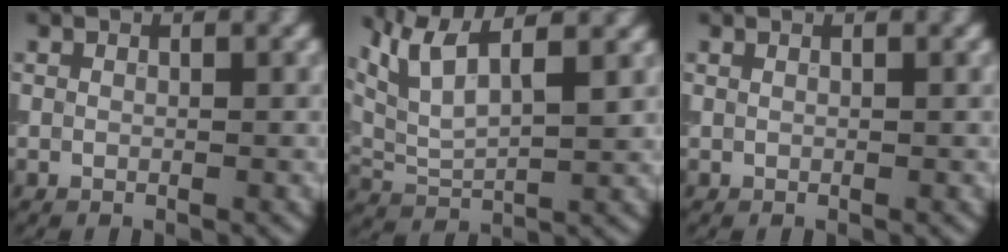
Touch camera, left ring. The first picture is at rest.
{"total": 7.6, "force": [4.7, 2.4, 5.5], "torque": [-0.112, 0.015, 0.087]}
{"total": 0.6, "force": [0.5, 0.3, 0.3], "torque": [-0.004, 0.000, 0.004]}